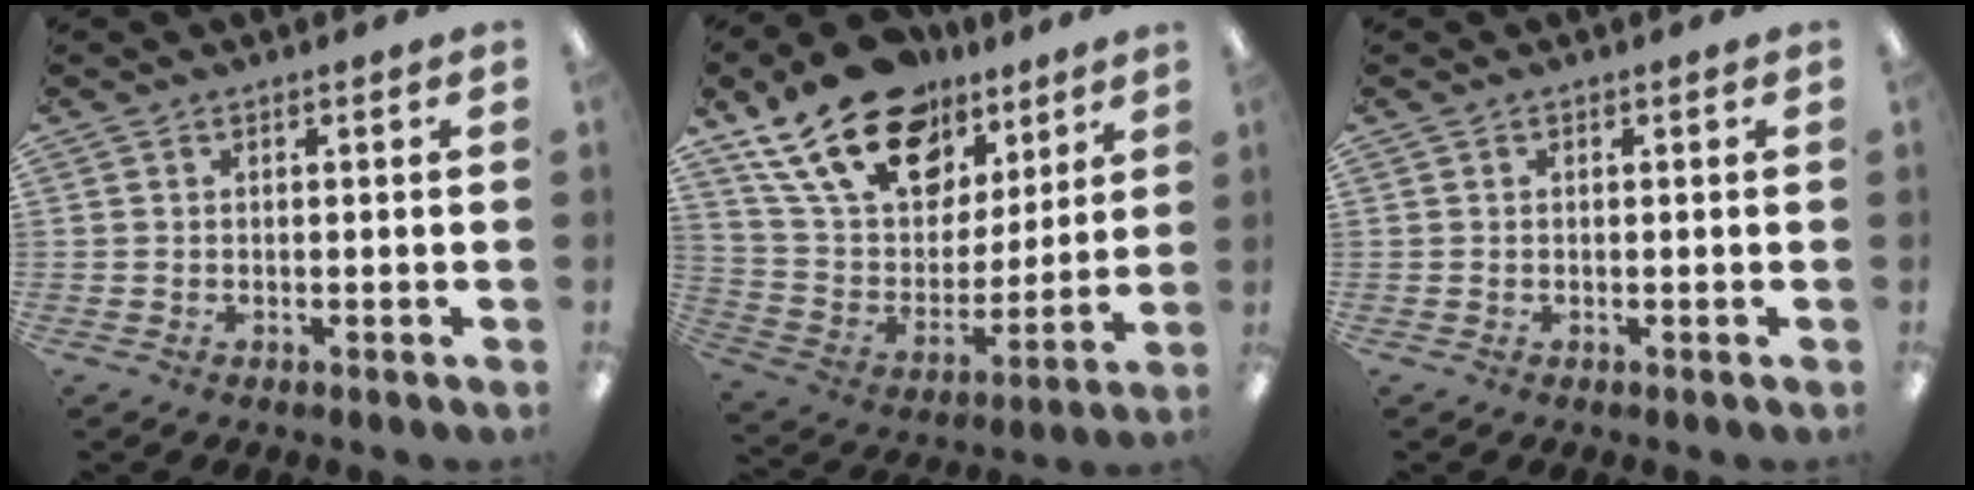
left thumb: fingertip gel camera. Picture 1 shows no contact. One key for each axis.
{"total": 22.0, "fx": 14.7, "fy": 12.4, "fz": 10.6, "tx": -0.199, "ty": -0.075, "tz": 0.270}
{"total": 0.0}